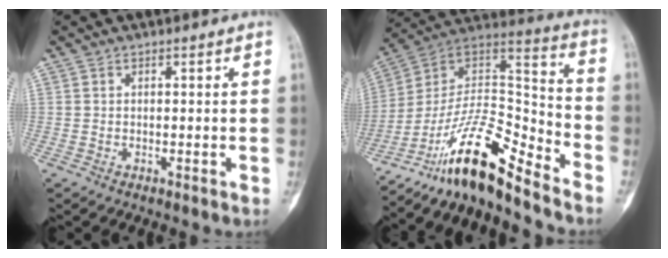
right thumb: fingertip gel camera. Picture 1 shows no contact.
{"total": 18.6, "force": [-14.3, 4.1, 11.2], "torque": [-0.177, 0.119, -0.253]}